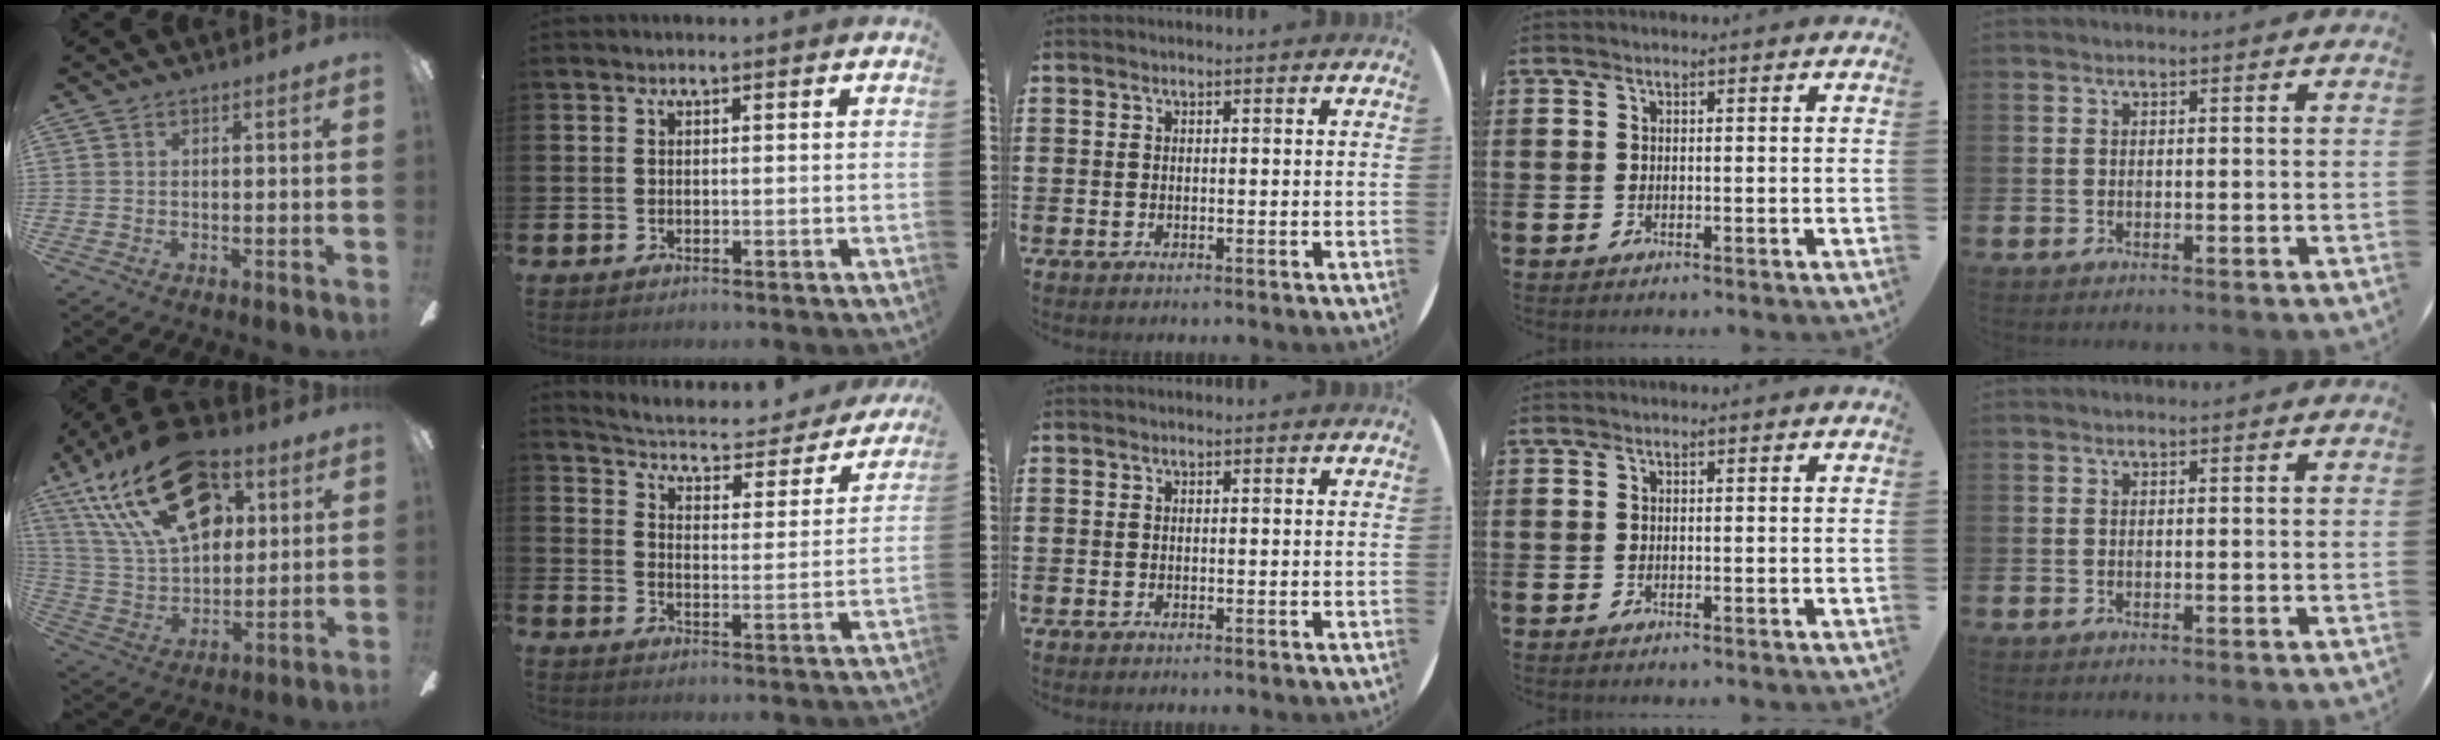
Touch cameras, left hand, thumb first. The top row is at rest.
{"thumb": {"total": 26.1, "force": [12.3, 15.3, 17.1], "torque": [-0.307, -0.047, 0.218]}, "index": {"total": 4.9, "force": [4.6, 1.2, 0.9], "torque": [-0.045, -0.039, 0.074]}}